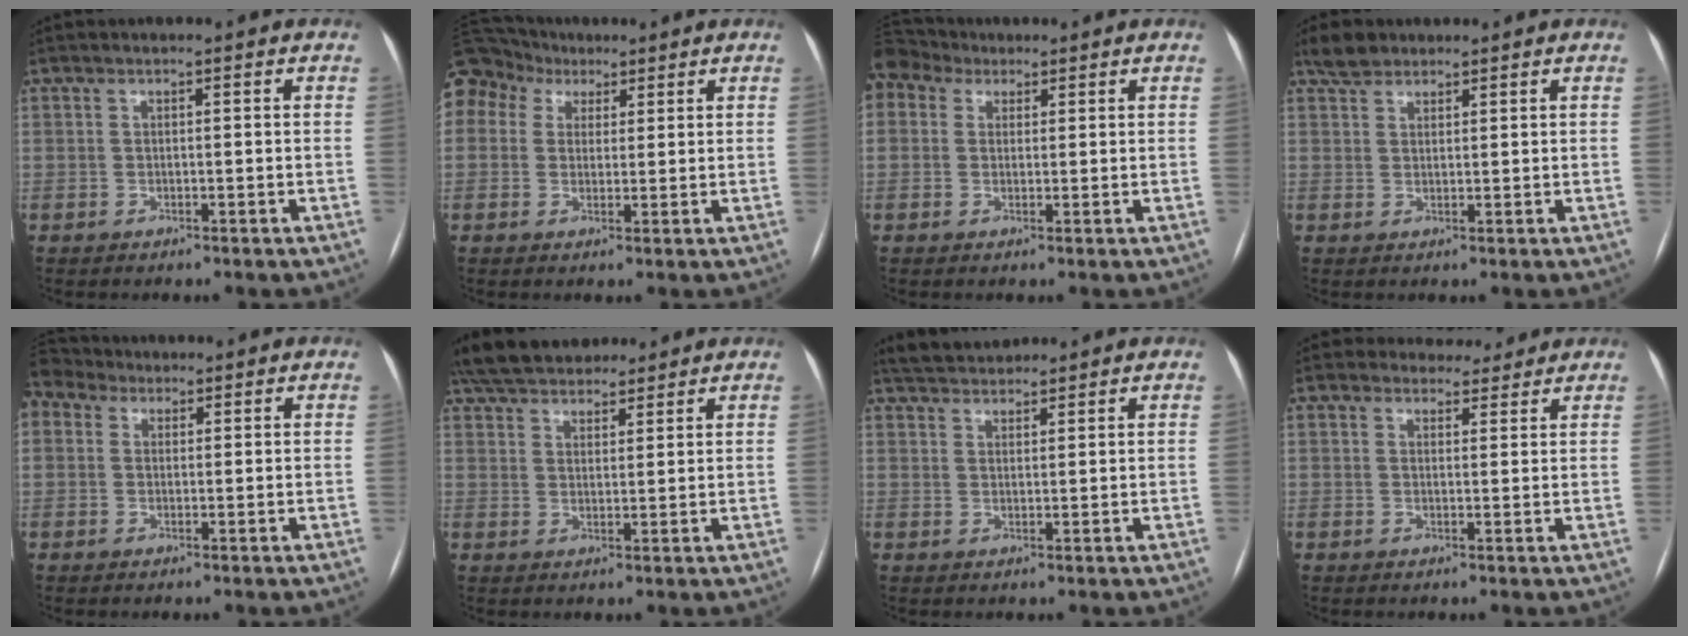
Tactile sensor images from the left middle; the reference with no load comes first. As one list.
[{"total": 13.8, "force": [7.5, 10.7, 4.5], "torque": [-0.143, 0.076, 0.146]}, {"total": 7.0, "force": [4.7, 4.7, 2.1], "torque": [-0.054, 0.045, 0.096]}, {"total": 3.3, "force": [2.8, 1.6, 0.8], "torque": [-0.021, 0.015, 0.051]}, {"total": 2.8, "force": [1.0, 2.4, 1.0], "torque": [-0.029, 0.014, 0.021]}, {"total": 13.6, "force": [11.8, 4.8, 4.8], "torque": [-0.090, 0.041, 0.192]}, {"total": 5.1, "force": [4.9, 1.0, 1.1], "torque": [-0.023, 0.029, 0.088]}, {"total": 4.1, "force": [3.7, 1.8, -0.2], "torque": [0.011, 0.002, 0.041]}]